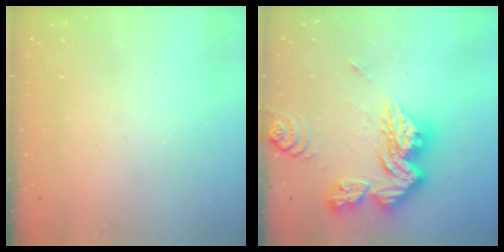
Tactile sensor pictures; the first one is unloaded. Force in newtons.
{"total": 18.2, "press": 18.1, "slide": 1.9}